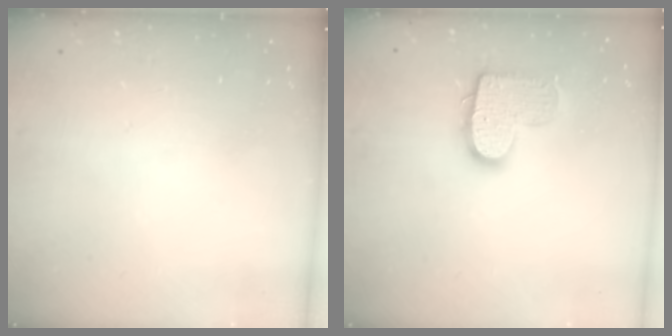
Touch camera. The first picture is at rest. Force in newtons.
{"total": 12.0, "press": 11.9, "slide": 0.6}